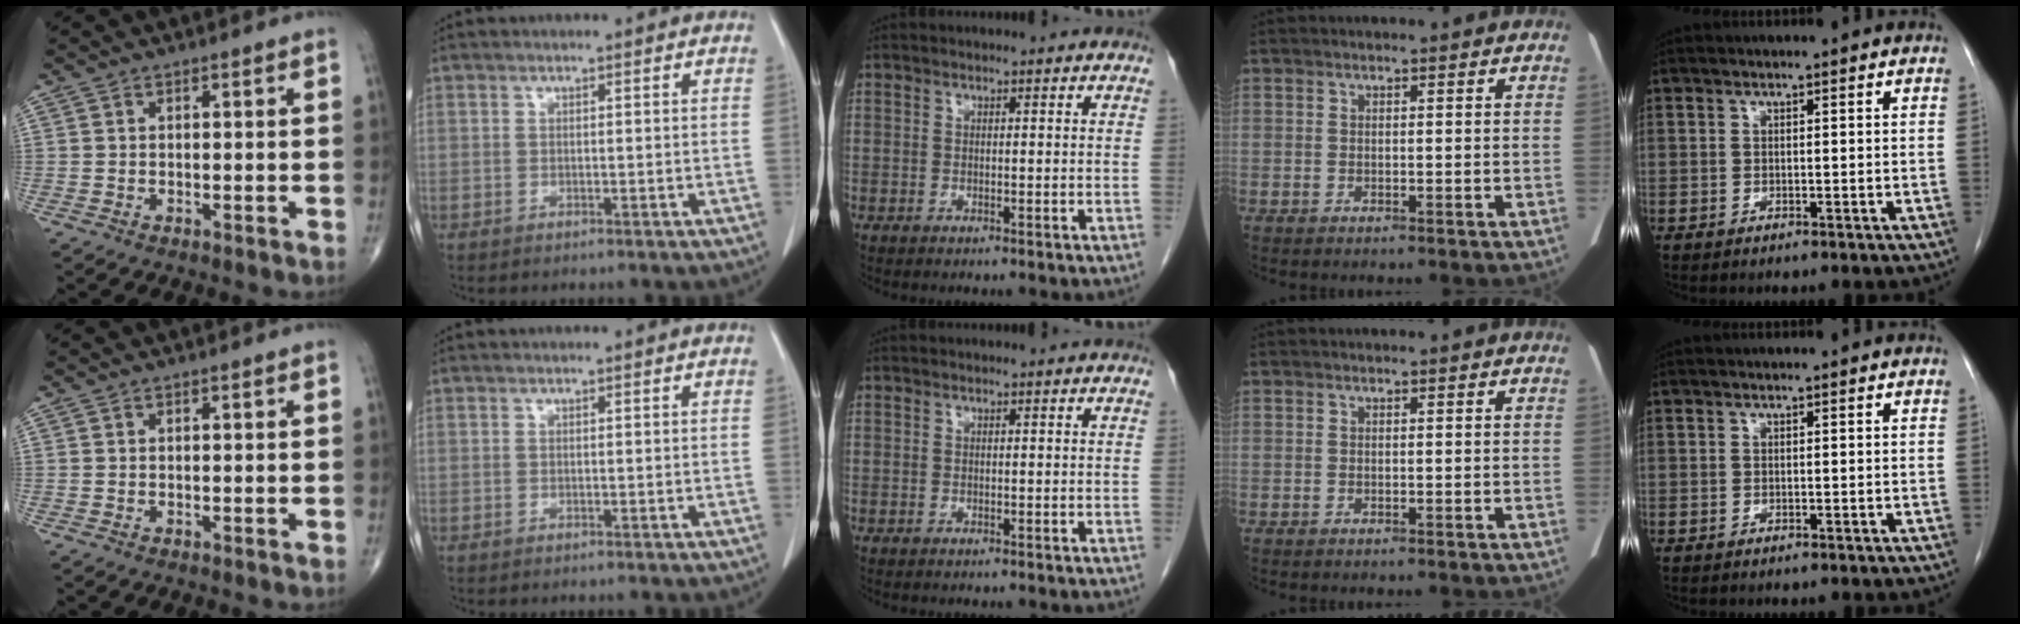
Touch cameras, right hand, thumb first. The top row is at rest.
{}